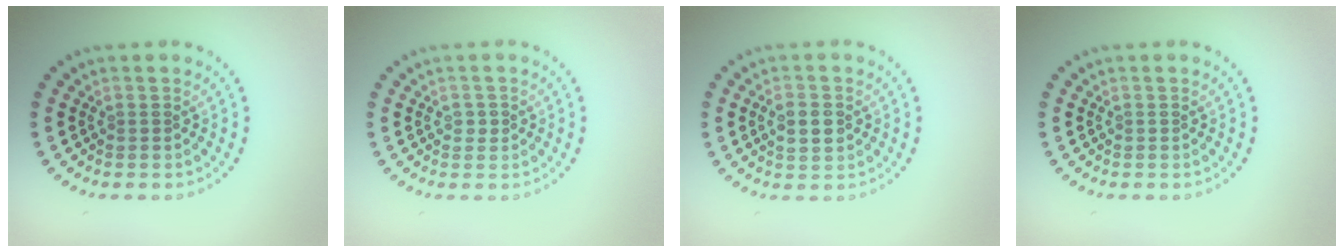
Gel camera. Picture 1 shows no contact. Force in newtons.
{"total": 0.9, "press": 0.9, "slide": 0.1}
{"total": 2.4, "press": 2.4, "slide": 0.1}
{"total": 0.0}